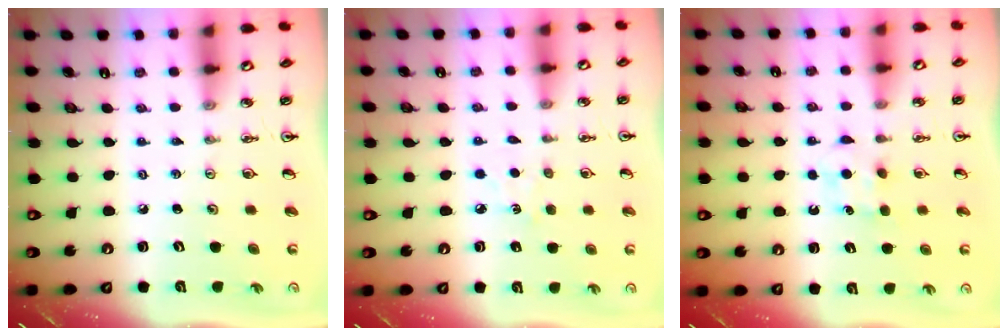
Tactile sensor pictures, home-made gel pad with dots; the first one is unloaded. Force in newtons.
{"total": 4.9, "press": 4.9, "slide": 0.6}
{"total": 5.2, "press": 5.1, "slide": 0.7}